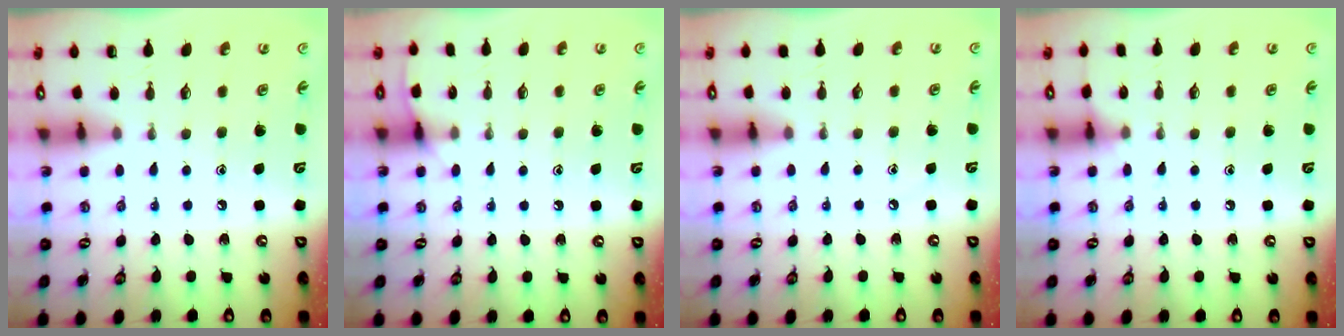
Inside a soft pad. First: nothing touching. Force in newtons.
{"total": 5.6, "press": 5.5, "slide": 0.7}
{"total": 1.5, "press": 1.5, "slide": 0.2}
{"total": 5.2, "press": 5.1, "slide": 0.7}